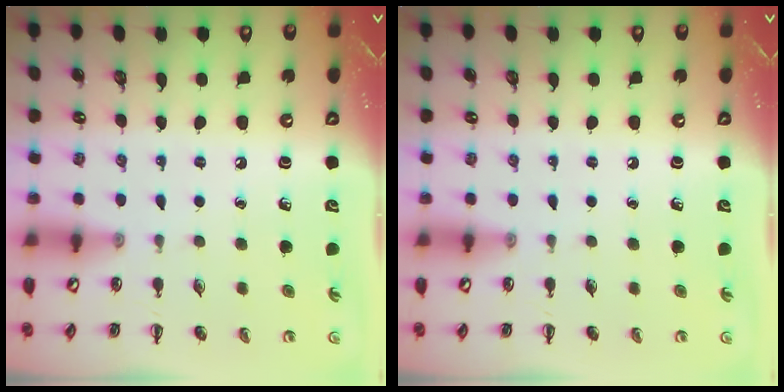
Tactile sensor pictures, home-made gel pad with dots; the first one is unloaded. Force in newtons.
{"total": 0.0}